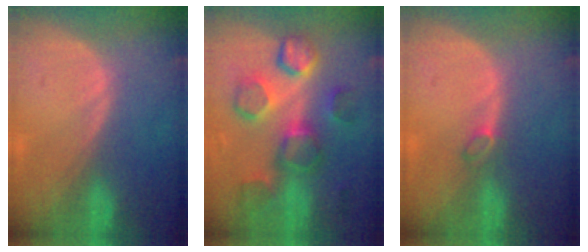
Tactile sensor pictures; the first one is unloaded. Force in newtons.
{"total": 9.2, "press": 9.1, "slide": 0.4}
{"total": 1.4, "press": 1.3, "slide": 0.3}